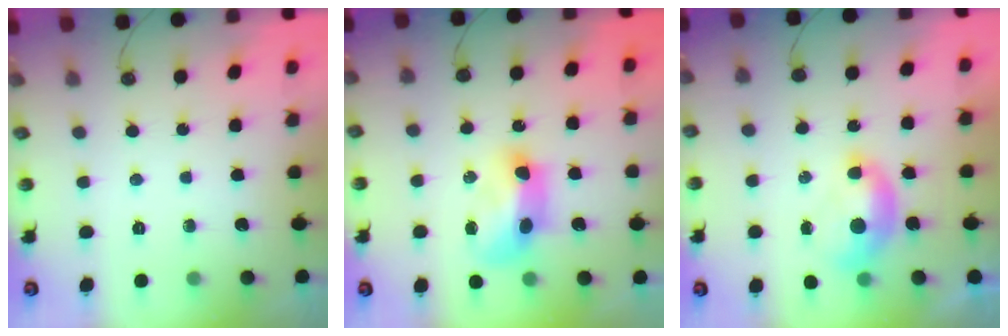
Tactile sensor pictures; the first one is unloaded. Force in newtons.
{"total": 8.2, "press": 8.1, "slide": 0.9}
{"total": 1.5, "press": 1.3, "slide": 0.7}